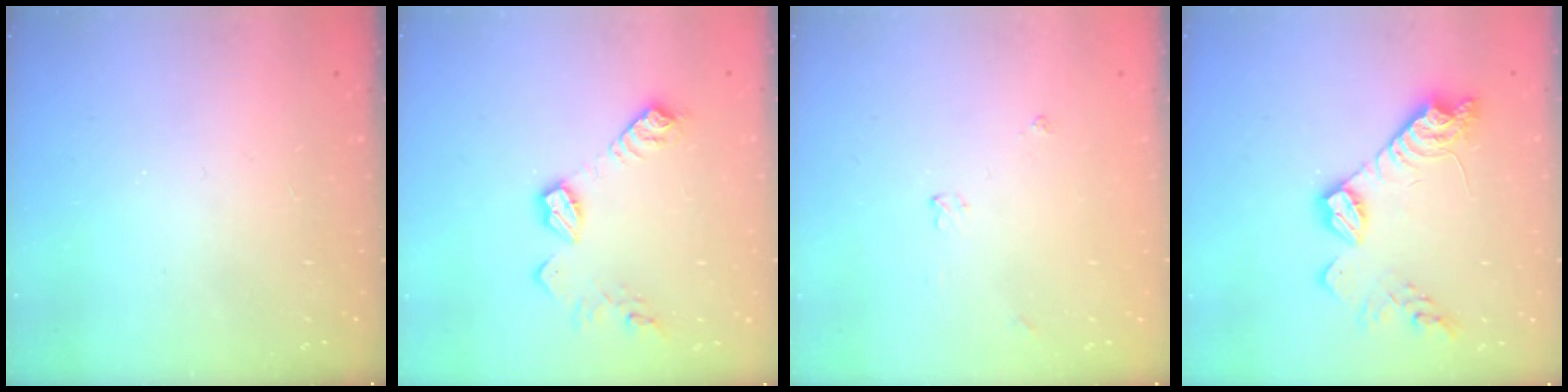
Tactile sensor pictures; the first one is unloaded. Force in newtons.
{"total": 11.3, "press": 11.3, "slide": 0.6}
{"total": 3.6, "press": 3.5, "slide": 0.5}
{"total": 13.2, "press": 13.2, "slide": 0.4}